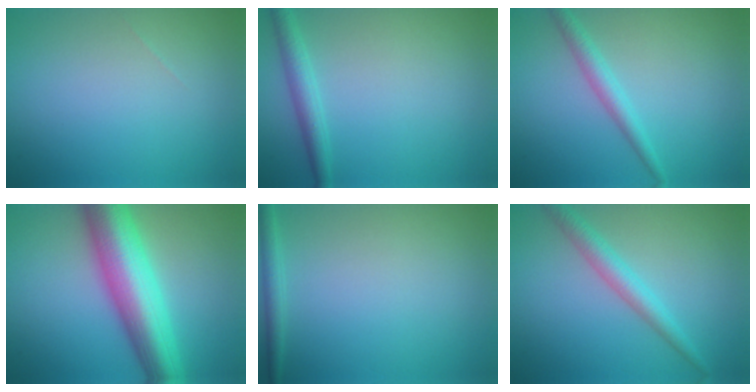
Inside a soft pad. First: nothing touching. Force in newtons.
{"total": 2.3, "press": 2.2, "slide": 0.1}
{"total": 2.2, "press": 2.2, "slide": 0.1}
{"total": 10.3, "press": 10.3, "slide": 0.2}
{"total": 1.4, "press": 1.4, "slide": 0.1}
{"total": 2.8, "press": 2.8, "slide": 0.1}